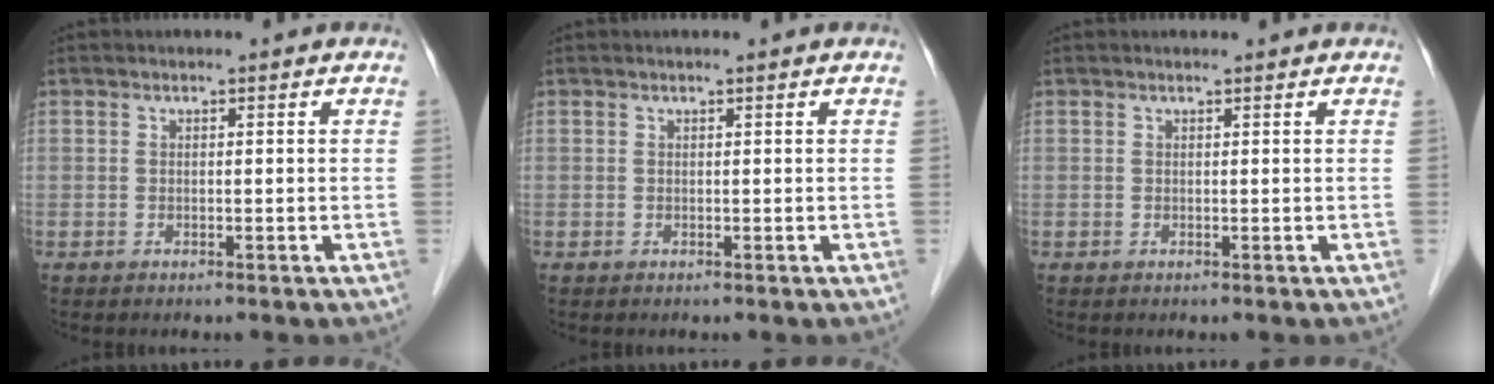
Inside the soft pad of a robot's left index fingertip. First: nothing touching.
{"total": 0.0}
{"total": 1.0, "force": [0.9, 0.0, 0.3], "torque": [-0.009, 0.006, 0.012]}